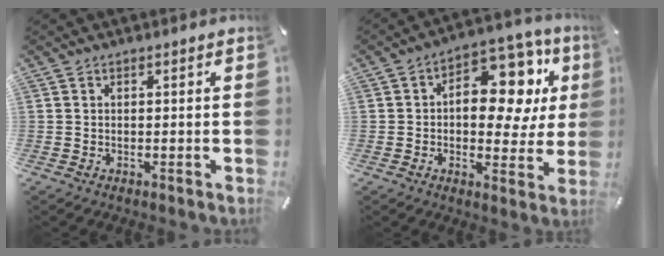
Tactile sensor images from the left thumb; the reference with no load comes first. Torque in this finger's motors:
{"motor_torque": [2.08, 2.09, 0.54, 0.32, 0.21]}